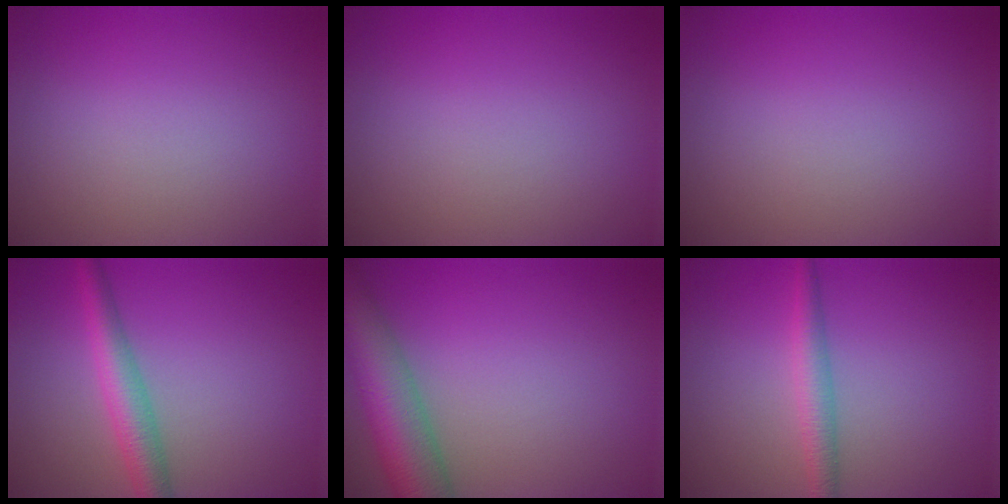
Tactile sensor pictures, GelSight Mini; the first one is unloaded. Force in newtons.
{"total": 0.0}
{"total": 0.0}
{"total": 3.9, "press": 3.9, "slide": 0.1}
{"total": 7.6, "press": 7.6, "slide": 0.4}
{"total": 2.3, "press": 2.3, "slide": 0.1}